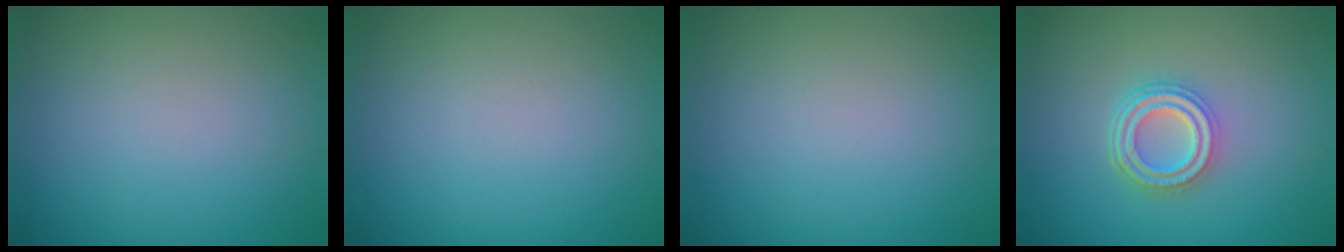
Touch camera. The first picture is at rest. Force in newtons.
{"total": 0.0}
{"total": 0.0}
{"total": 4.0, "press": 3.1, "slide": 2.5}